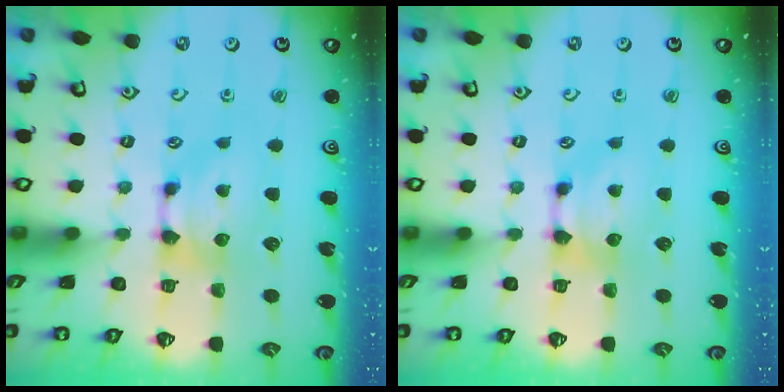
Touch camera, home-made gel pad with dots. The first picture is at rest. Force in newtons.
{"total": 0.0}